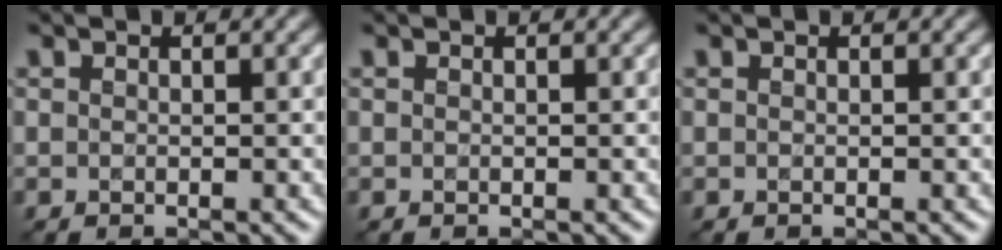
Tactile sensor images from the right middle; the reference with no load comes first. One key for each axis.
{"total": 0.0}
{"total": 0.0}